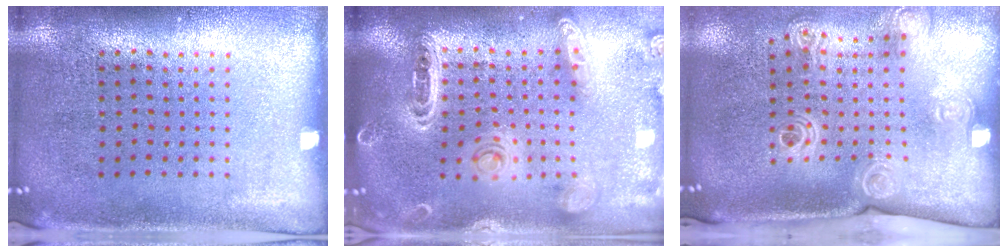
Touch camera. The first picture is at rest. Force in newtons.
{"total": 1.7, "press": 1.7, "slide": 0.3}
{"total": 2.0, "press": 1.5, "slide": 1.4}